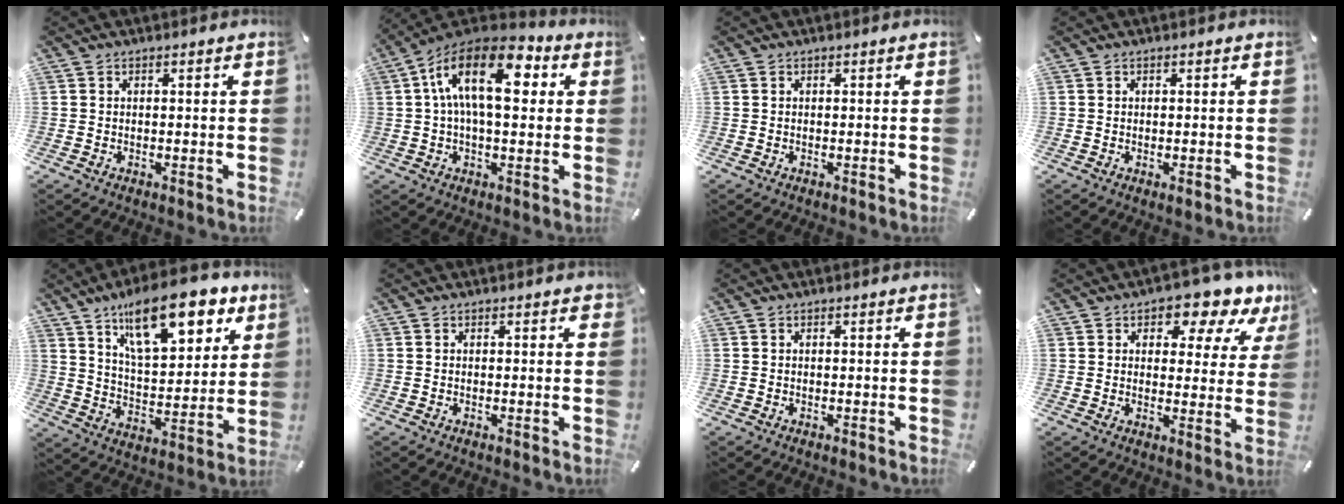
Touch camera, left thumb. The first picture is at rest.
{"total": 16.4, "force": [3.9, 8.6, 13.4], "torque": [-0.235, -0.008, 0.060]}
{"total": 0.0}
{"total": 0.8, "force": [0.0, 0.1, 0.8], "torque": [-0.014, -0.002, 0.000]}
{"total": 19.8, "force": [12.5, 8.8, 12.6], "torque": [-0.192, -0.063, 0.208]}
{"total": 0.8, "force": [0.3, 0.4, 0.6], "torque": [-0.004, 0.001, 0.002]}
{"total": 0.0}
{"total": 9.1, "force": [6.8, 4.5, 4.2], "torque": [-0.047, -0.051, 0.112]}